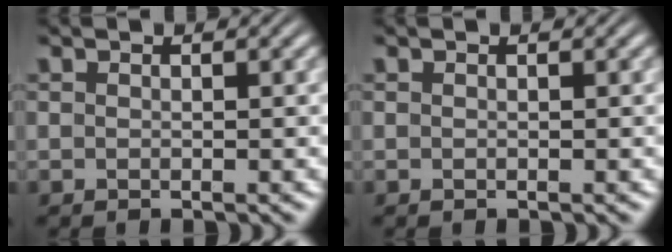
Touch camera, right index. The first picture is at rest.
{"total": 0.0}